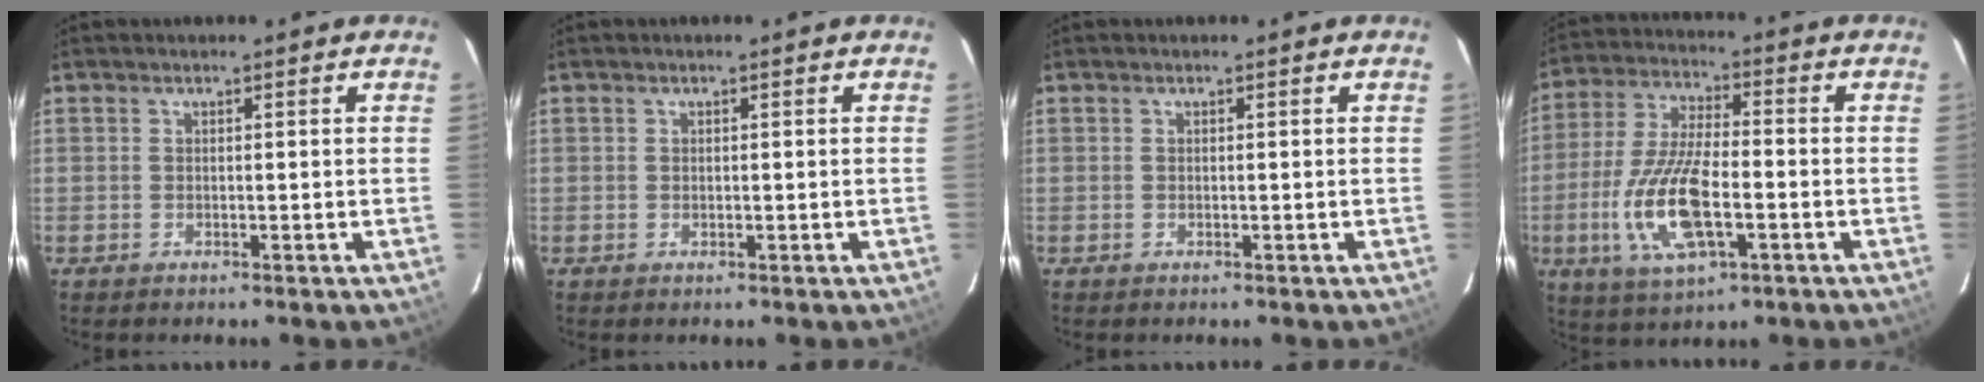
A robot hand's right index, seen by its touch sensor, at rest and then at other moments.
{"total": 0.0}
{"total": 0.0}
{"total": 15.2, "force": [-4.4, 5.8, 13.3], "torque": [-0.284, -0.009, -0.080]}